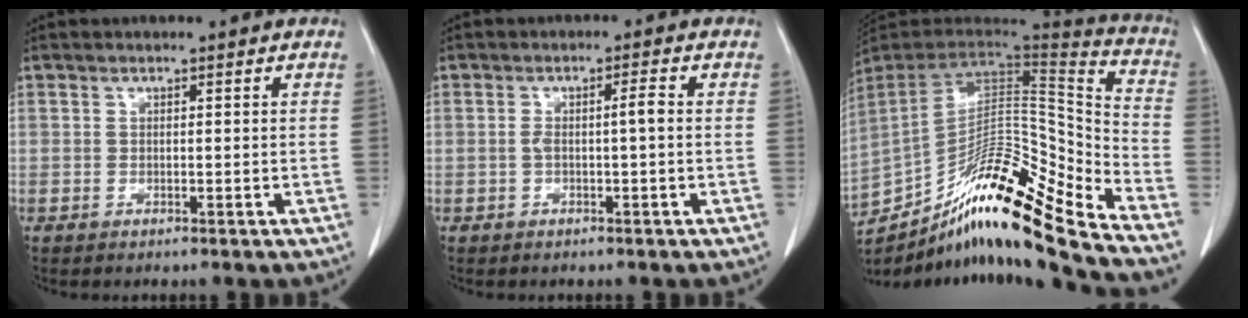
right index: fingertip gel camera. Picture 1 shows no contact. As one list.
[{"total": 2.6, "force": [-0.2, 0.1, 2.6], "torque": [-0.048, 0.008, 0.001]}, {"total": 22.9, "force": [-18.3, 0.0, 13.8], "torque": [-0.223, 0.006, -0.311]}]